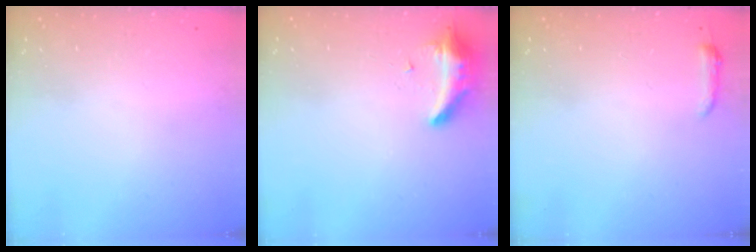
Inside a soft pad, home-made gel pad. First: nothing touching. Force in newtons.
{"total": 8.6, "press": 8.6, "slide": 0.3}
{"total": 3.6, "press": 3.5, "slide": 0.6}